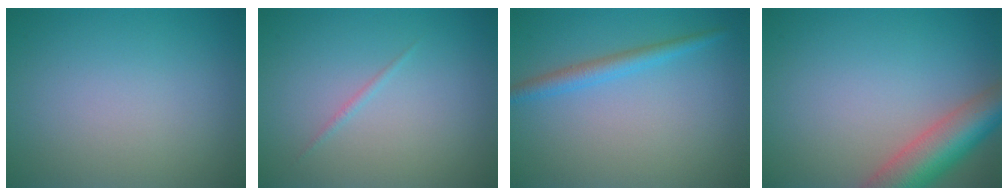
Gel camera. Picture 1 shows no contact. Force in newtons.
{"total": 0.6, "press": 0.6, "slide": 0.0}
{"total": 2.1, "press": 2.1, "slide": 0.1}
{"total": 6.9, "press": 6.9, "slide": 0.3}